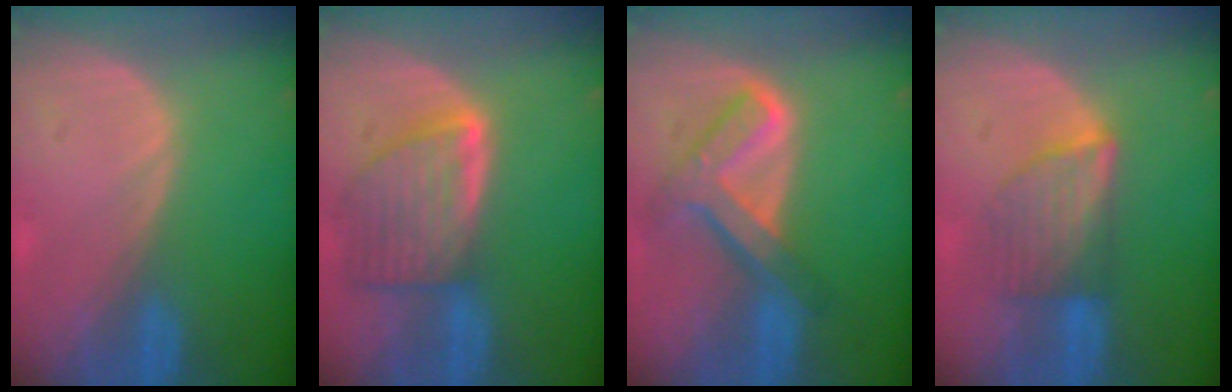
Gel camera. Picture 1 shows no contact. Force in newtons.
{"total": 8.1, "press": 7.3, "slide": 3.4}
{"total": 7.8, "press": 6.6, "slide": 4.2}
{"total": 6.0, "press": 6.0, "slide": 0.7}